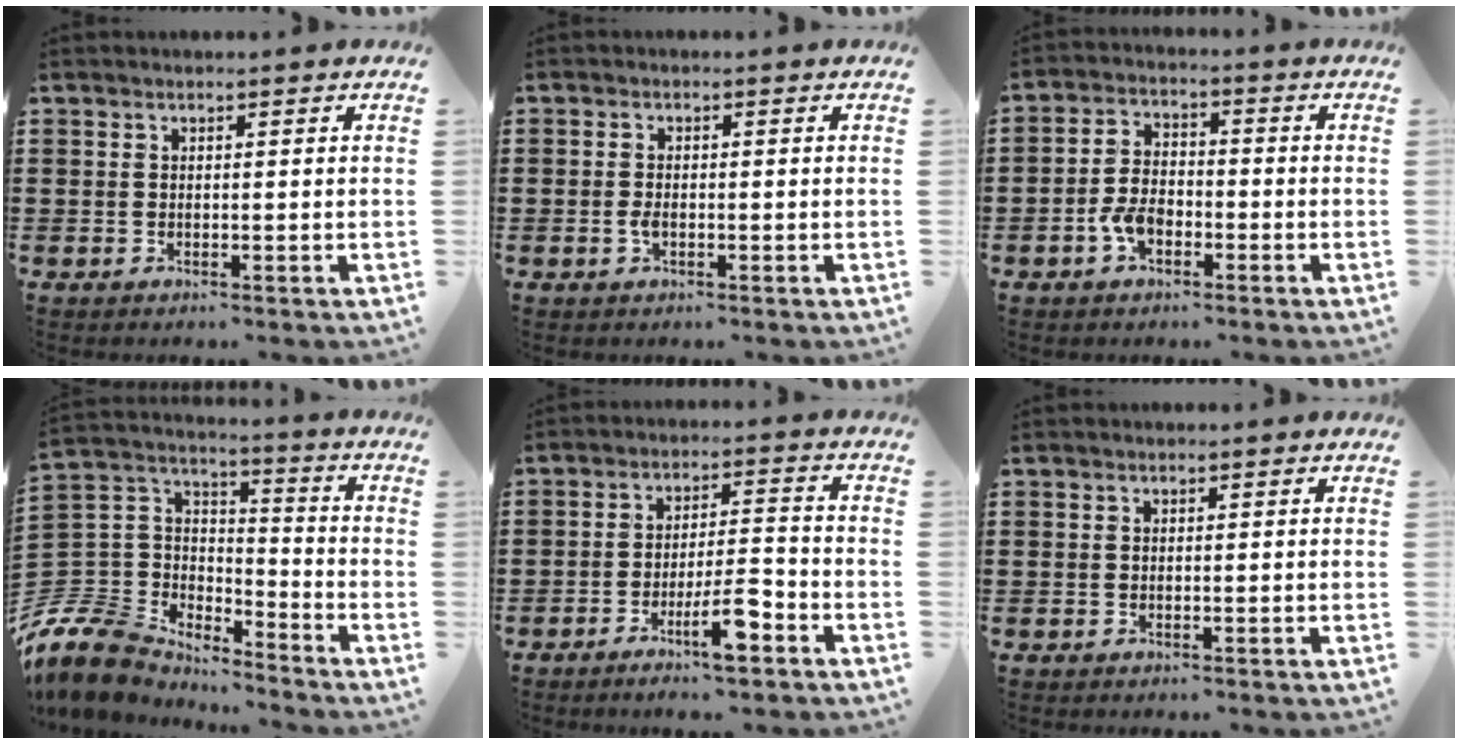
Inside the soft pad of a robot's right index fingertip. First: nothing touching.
{"total": 1.5, "force": [-0.5, 0.9, 1.2], "torque": [-0.030, -0.003, -0.011]}
{"total": 5.0, "force": [-2.2, 2.9, 3.5], "torque": [-0.087, 0.001, -0.047]}
{"total": 9.8, "force": [-8.1, 5.0, 2.3], "torque": [-0.101, 0.000, -0.167]}
{"total": 8.4, "force": [-4.5, 1.5, 6.9], "torque": [-0.119, 0.004, -0.078]}
{"total": 0.0}